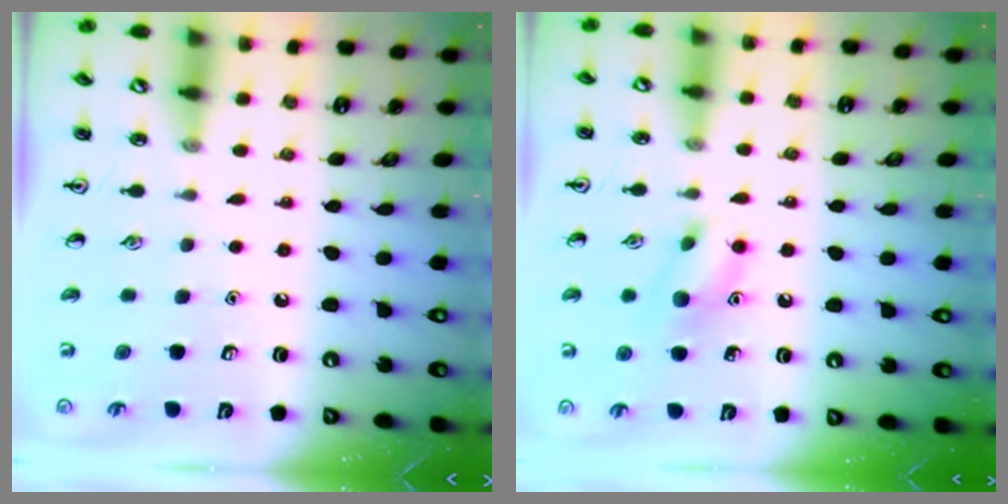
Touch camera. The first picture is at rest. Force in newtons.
{"total": 8.9, "press": 8.9, "slide": 1.1}